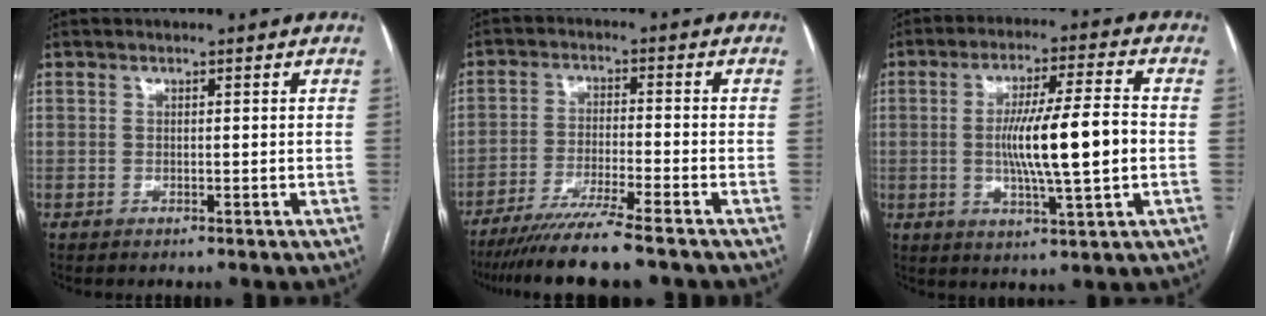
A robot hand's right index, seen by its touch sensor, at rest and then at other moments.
{"total": 9.6, "force": [-7.8, -0.8, 5.5], "torque": [-0.086, -0.032, -0.132]}
{"total": 12.1, "force": [-0.9, 0.7, 12.1], "torque": [-0.210, 0.003, -0.016]}